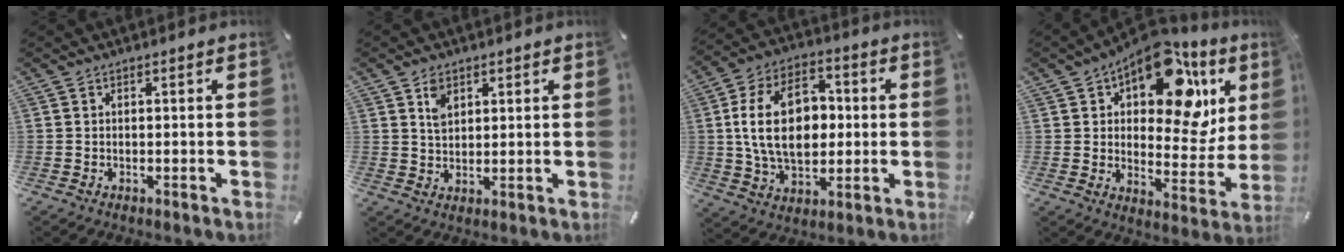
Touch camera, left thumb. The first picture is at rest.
{"total": 4.2, "force": [2.2, 2.9, 2.1], "torque": [-0.031, -0.003, 0.038]}
{"total": 17.5, "force": [1.0, 12.2, 12.5], "torque": [-0.254, 0.012, 0.014]}
{"total": 19.1, "force": [10.7, 10.4, 12.0], "torque": [-0.161, -0.079, 0.178]}